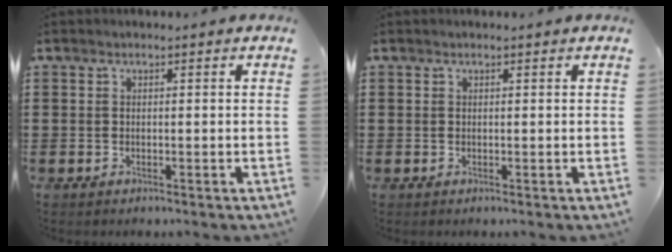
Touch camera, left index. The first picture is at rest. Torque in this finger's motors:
{"motor_torque": [1.14, -1.00, -0.02, 0.01]}